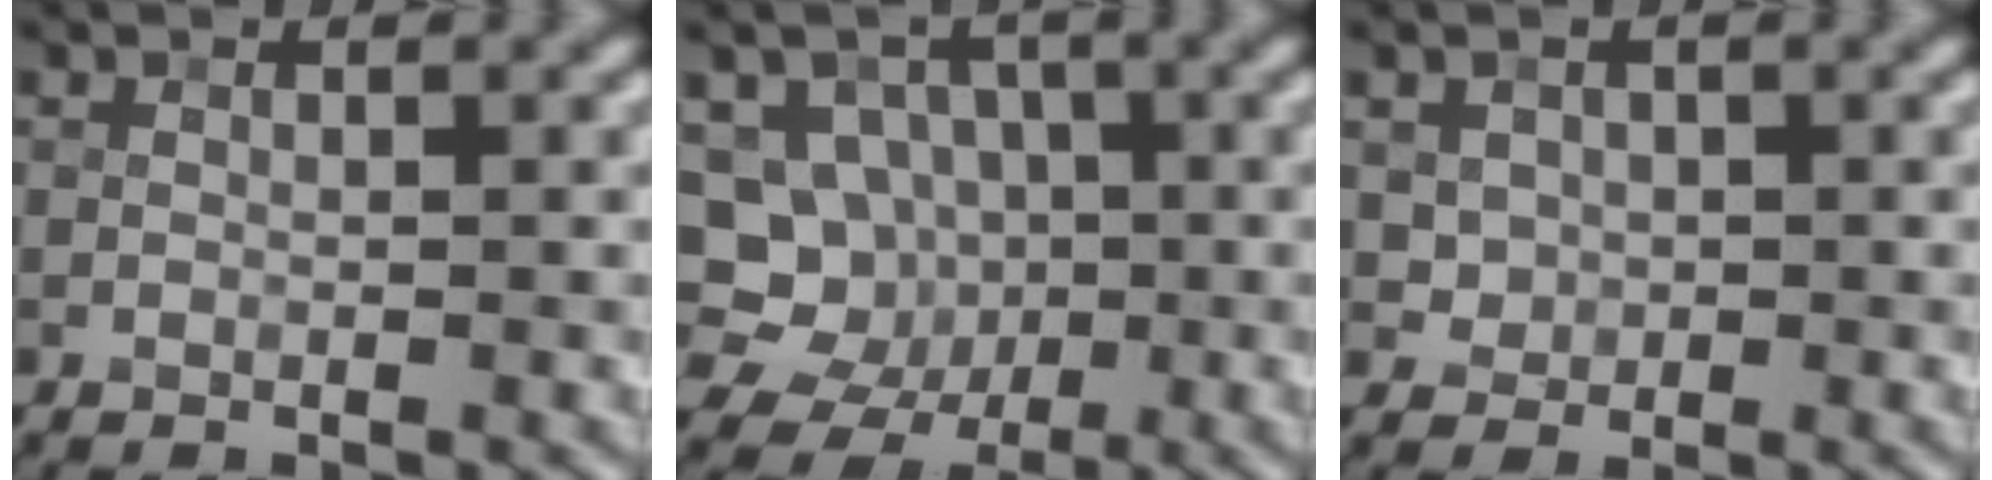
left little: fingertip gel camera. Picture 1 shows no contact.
{"total": 6.9, "force": [-1.1, 6.4, 2.3], "torque": [-0.022, 0.015, -0.043]}
{"total": 2.3, "force": [0.7, 2.0, 0.9], "torque": [-0.018, -0.003, 0.024]}